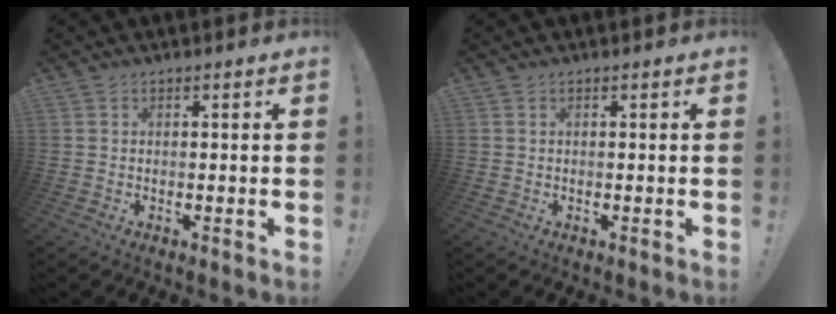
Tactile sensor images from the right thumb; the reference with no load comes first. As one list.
[{"total": 0.0}]